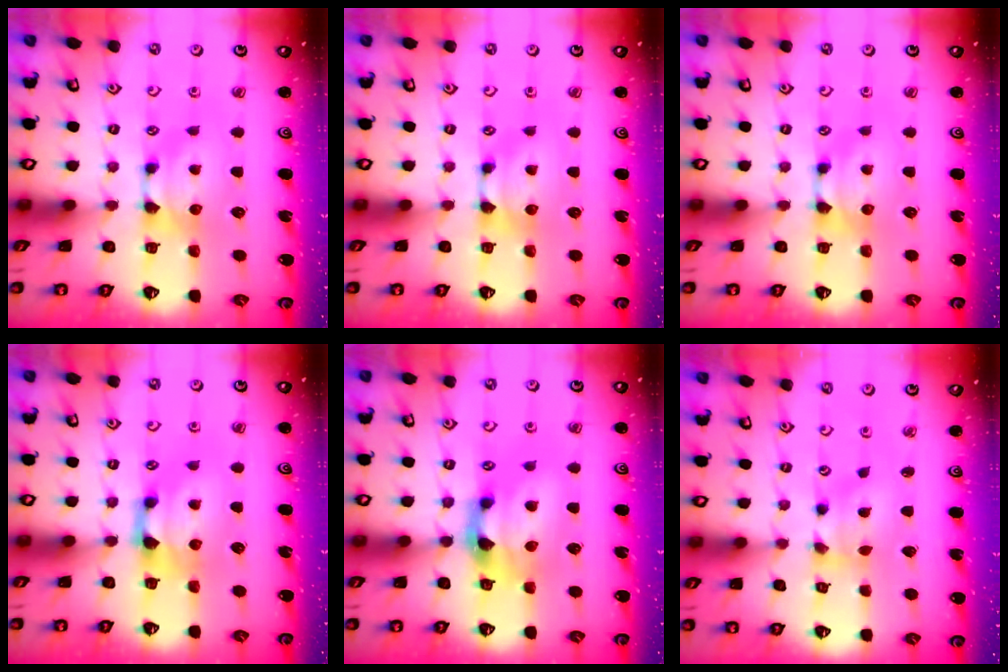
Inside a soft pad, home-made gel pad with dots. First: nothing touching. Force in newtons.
{"total": 0.6, "press": 0.1, "slide": 0.6}
{"total": 0.0}
{"total": 1.5, "press": 0.5, "slide": 1.4}
{"total": 4.0, "press": 3.6, "slide": 1.8}
{"total": 2.9, "press": 2.4, "slide": 1.6}